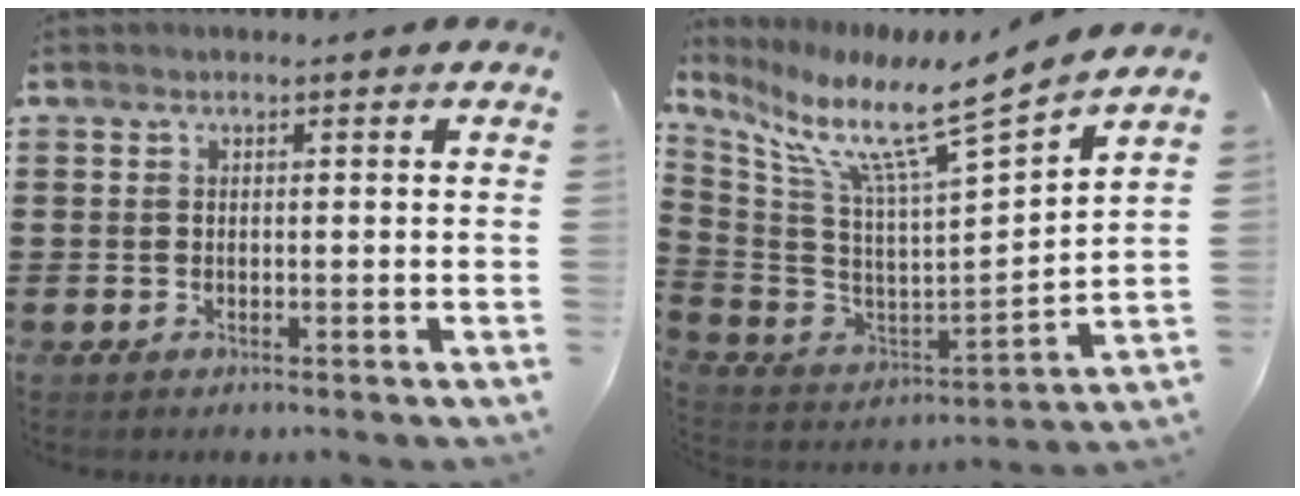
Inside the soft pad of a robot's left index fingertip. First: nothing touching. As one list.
[{"total": 10.3, "force": [7.7, 0.5, 6.8], "torque": [-0.155, -0.065, 0.116]}]